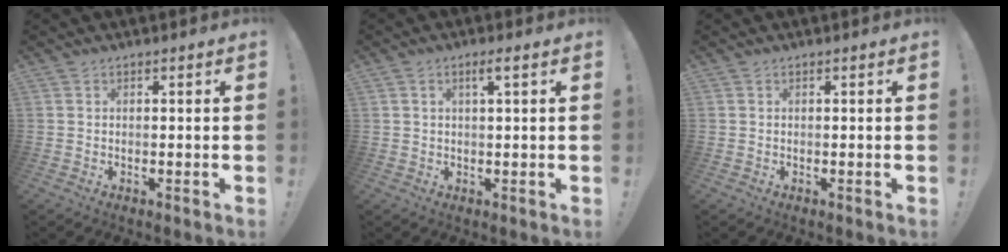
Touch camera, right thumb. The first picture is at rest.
{"total": 2.6, "force": [1.0, 0.2, 2.4], "torque": [-0.043, 0.000, 0.013]}
{"total": 0.0}